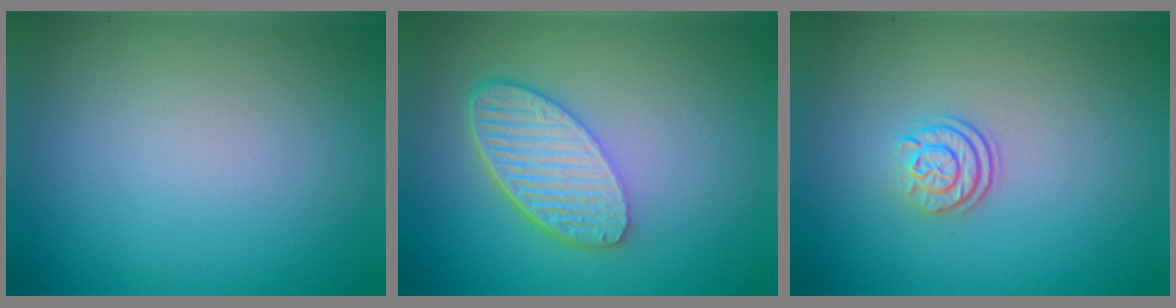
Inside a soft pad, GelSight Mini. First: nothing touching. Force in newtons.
{"total": 5.6, "press": 4.2, "slide": 3.8}
{"total": 2.3, "press": 1.7, "slide": 1.6}